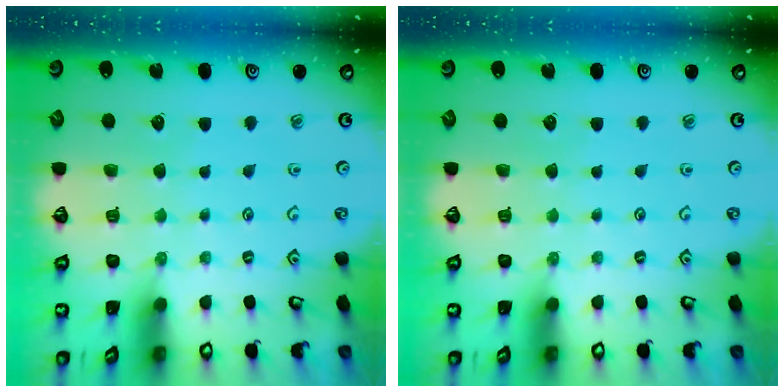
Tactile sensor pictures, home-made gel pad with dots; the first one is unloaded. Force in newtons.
{"total": 0.0}